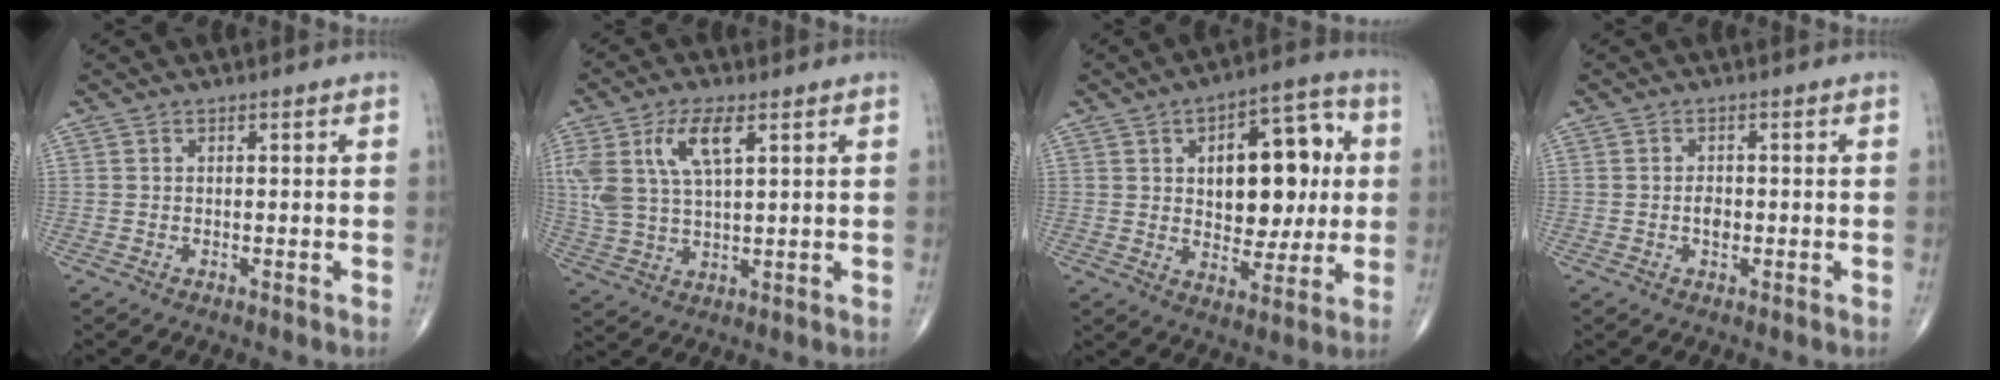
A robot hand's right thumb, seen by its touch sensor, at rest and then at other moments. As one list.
[{"total": 11.3, "force": [4.5, 4.8, 9.2], "torque": [-0.202, -0.003, 0.094]}, {"total": 17.6, "force": [2.9, 9.9, 14.3], "torque": [-0.151, 0.009, 0.044]}, {"total": 2.3, "force": [-0.3, 1.5, 1.7], "torque": [-0.024, 0.003, -0.006]}]